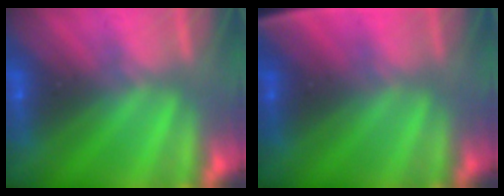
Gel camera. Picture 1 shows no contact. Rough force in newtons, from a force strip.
{"total": 2.7}